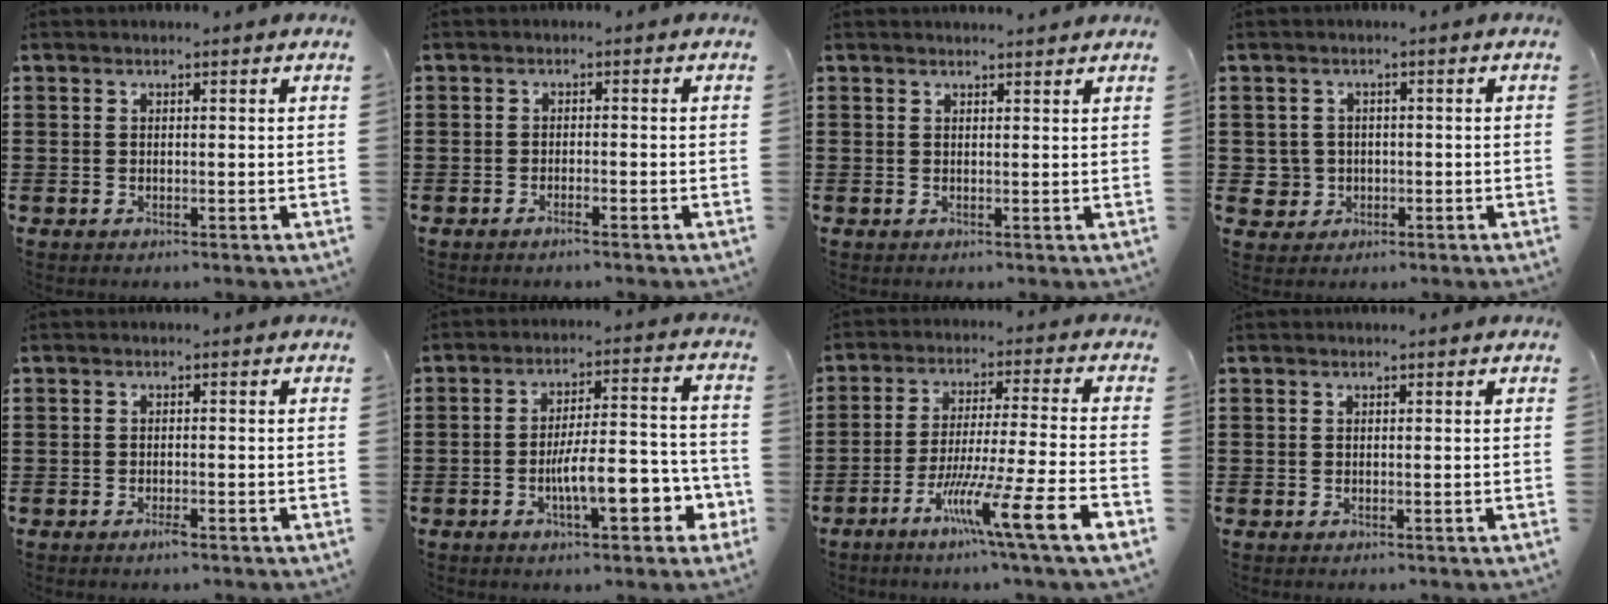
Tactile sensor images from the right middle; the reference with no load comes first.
{"total": 1.2, "force": [-0.9, 0.0, 0.8], "torque": [-0.014, -0.003, -0.016]}
{"total": 1.2, "force": [1.2, -0.1, 0.2], "torque": [0.002, -0.004, 0.021]}
{"total": 3.0, "force": [-0.4, 3.0, 0.4], "torque": [-0.021, 0.008, -0.010]}
{"total": 1.1, "force": [-0.9, 0.2, 0.7], "torque": [-0.017, -0.005, -0.015]}
{"total": 9.5, "force": [-3.8, 2.9, 8.2], "torque": [-0.118, 0.000, -0.065]}
{"total": 10.9, "force": [-6.4, -0.7, 8.8], "torque": [-0.157, -0.016, -0.121]}
{"total": 0.0}